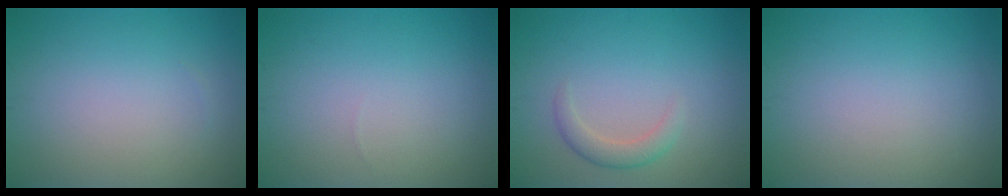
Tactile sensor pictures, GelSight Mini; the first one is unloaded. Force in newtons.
{"total": 0.0}
{"total": 1.9, "press": 1.9, "slide": 0.2}
{"total": 0.0}